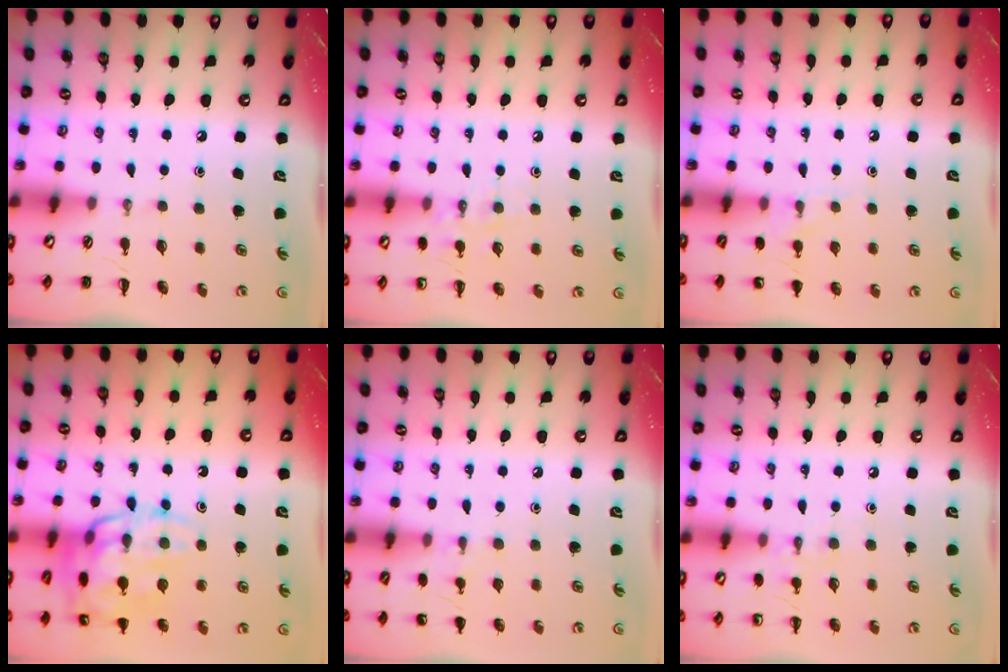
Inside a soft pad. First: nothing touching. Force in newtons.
{"total": 7.7, "press": 7.6, "slide": 1.5}
{"total": 6.5, "press": 6.2, "slide": 1.9}
{"total": 18.1, "press": 18.1, "slide": 0.8}
{"total": 5.6, "press": 5.3, "slide": 1.6}
{"total": 6.7, "press": 6.6, "slide": 1.6}